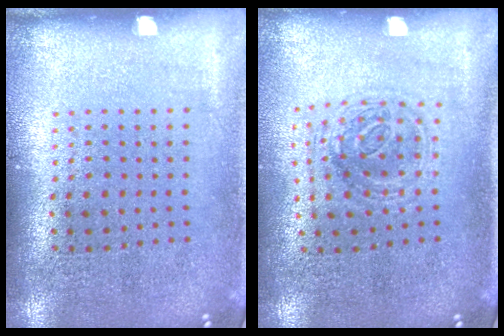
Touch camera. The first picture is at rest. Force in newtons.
{"total": 1.2, "press": 1.1, "slide": 0.4}